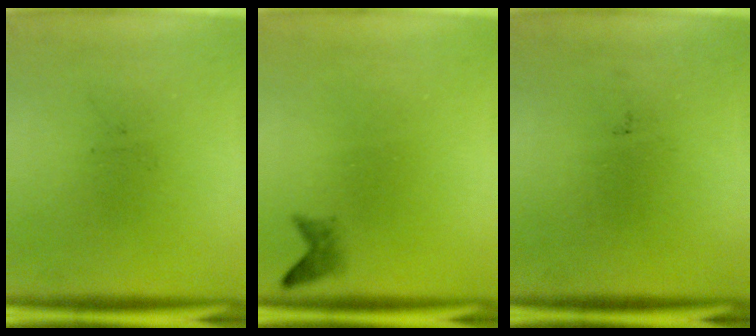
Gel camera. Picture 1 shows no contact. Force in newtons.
{"total": 1.3}
{"total": 0.0}